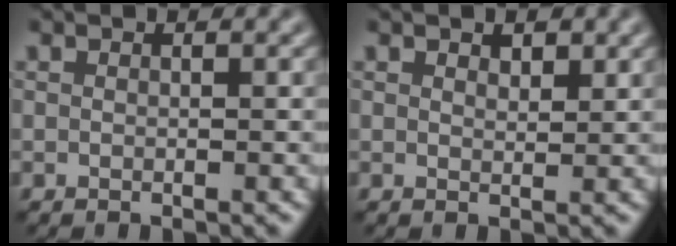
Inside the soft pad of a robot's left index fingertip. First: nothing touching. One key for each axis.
{"total": 1.3, "fx": 1.0, "fy": 0.6, "fz": 0.6, "tx": -0.008, "ty": 0.000, "tz": 0.018}